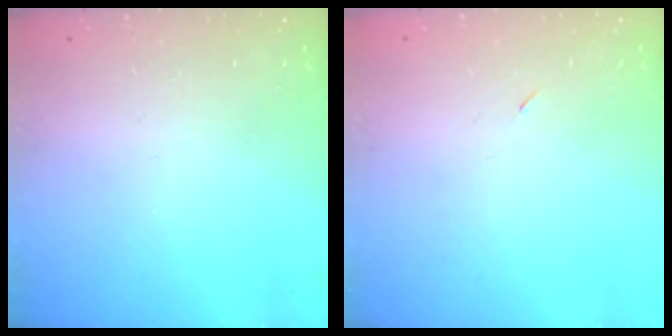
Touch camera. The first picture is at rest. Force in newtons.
{"total": 2.3, "press": 2.0, "slide": 1.2}